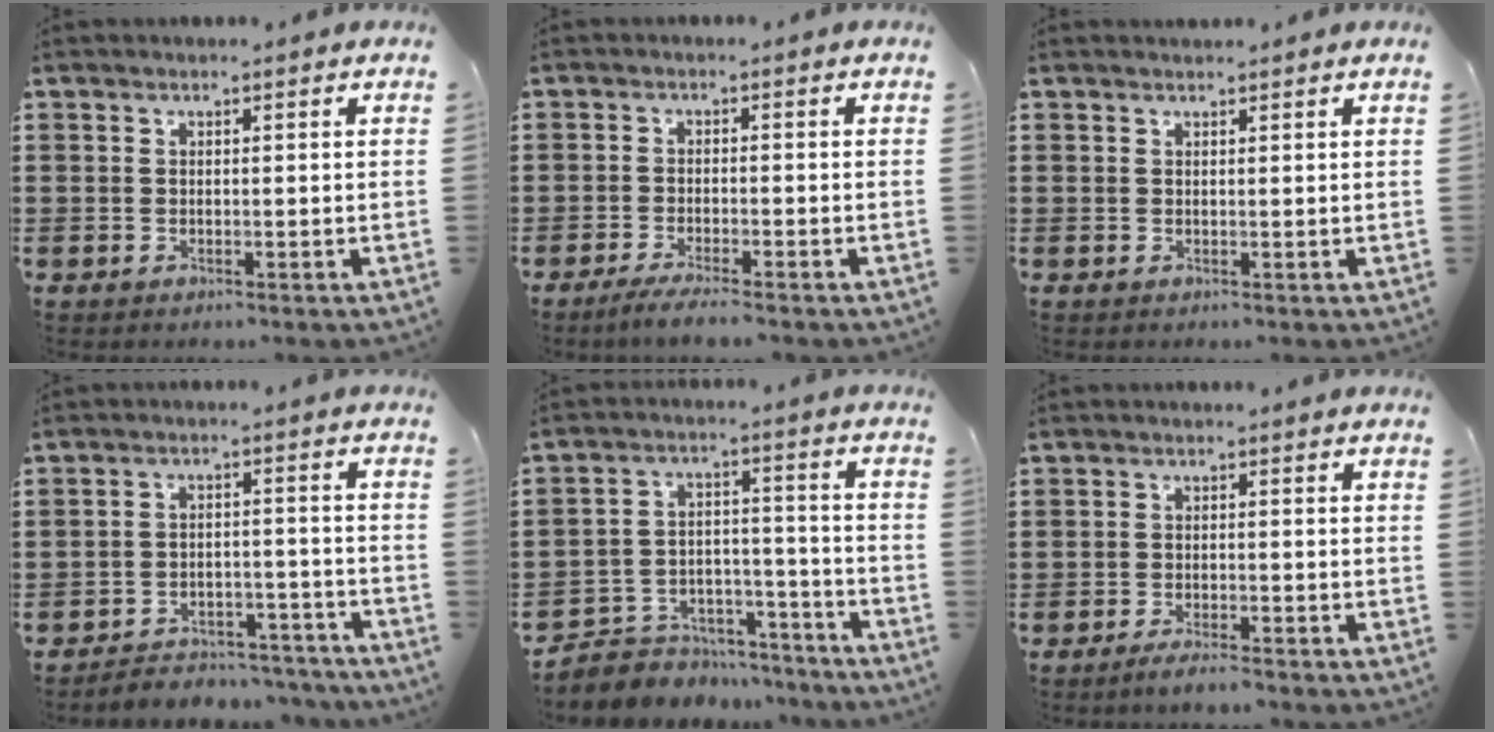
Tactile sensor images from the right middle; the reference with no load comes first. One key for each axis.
{"total": 2.4, "fx": -2.2, "fy": -0.3, "fz": 1.1, "tx": -0.016, "ty": -0.001, "tz": -0.042}
{"total": 0.6, "fx": 0.6, "fy": 0.1, "fz": 0.0, "tx": 0.008, "ty": -0.004, "tz": 0.009}
{"total": 4.3, "fx": -4.3, "fy": 0.5, "fz": 0.1, "tx": -0.006, "ty": 0.008, "tz": -0.091}
{"total": 5.0, "fx": -4.5, "fy": 2.3, "fz": 0.1, "tx": -0.006, "ty": 0.017, "tz": -0.093}
{"total": 1.9, "fx": -1.7, "fy": -0.1, "fz": 0.8, "tx": -0.014, "ty": 0.000, "tz": -0.031}